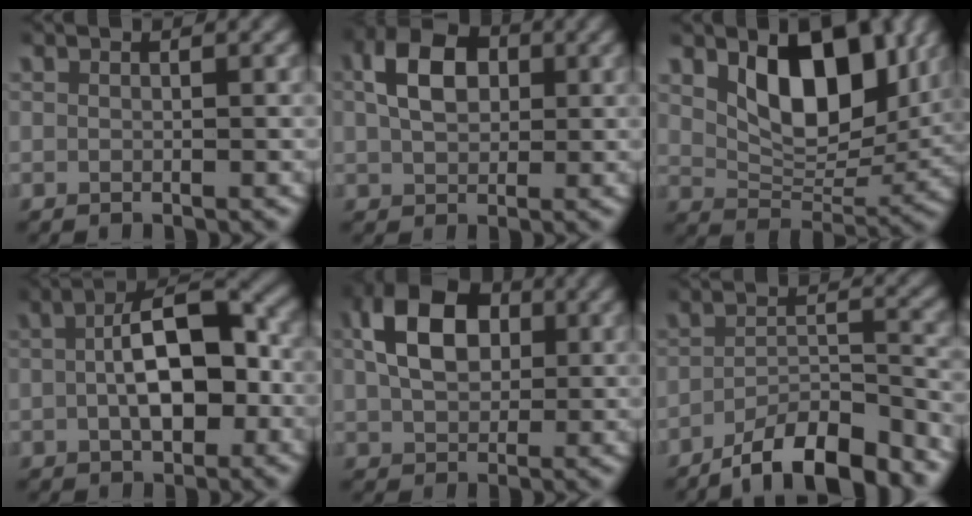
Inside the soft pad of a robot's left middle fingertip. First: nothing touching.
{"total": 6.2, "force": [1.6, 4.1, 4.3], "torque": [-0.069, 0.006, 0.027]}
{"total": 8.1, "force": [3.4, 4.3, 5.9], "torque": [-0.095, -0.007, 0.056]}
{"total": 7.0, "force": [-0.8, 3.4, 6.1], "torque": [-0.090, 0.009, -0.008]}
{"total": 8.5, "force": [2.3, 5.8, 5.8], "torque": [-0.106, -0.001, 0.041]}
{"total": 7.3, "force": [-6.2, 1.9, 3.2], "torque": [-0.038, 0.000, -0.103]}